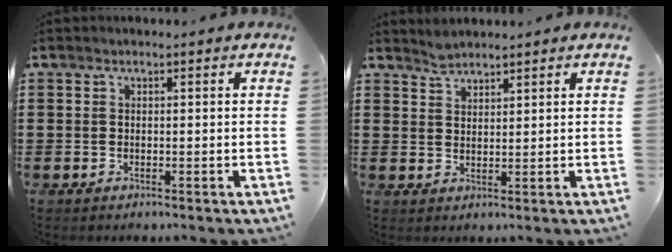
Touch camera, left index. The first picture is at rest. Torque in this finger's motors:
{"motor_torque": [0.29, -0.29, 0.00, 0.00]}